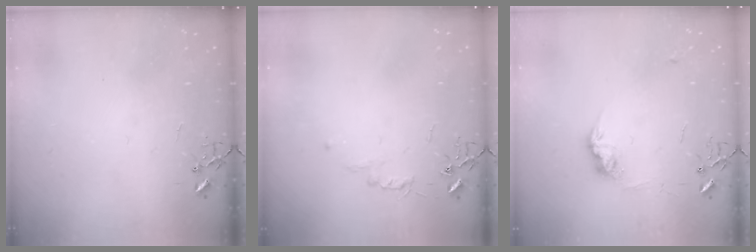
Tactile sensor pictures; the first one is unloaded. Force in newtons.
{"total": 4.8, "press": 4.7, "slide": 0.6}
{"total": 9.4, "press": 9.3, "slide": 0.5}